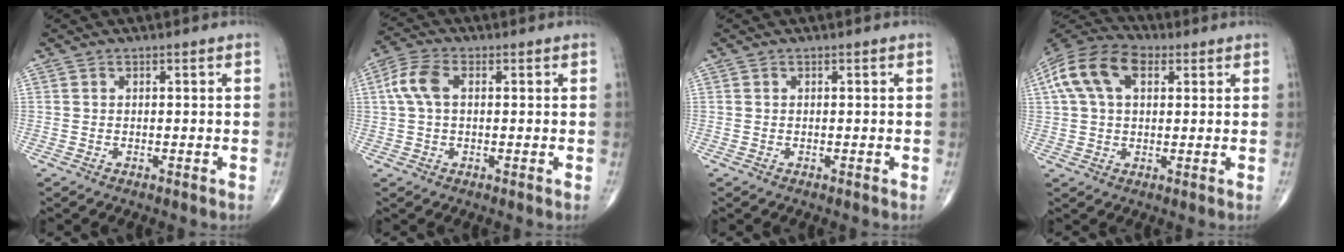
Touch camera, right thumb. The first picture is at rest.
{"total": 6.0, "force": [1.0, 3.4, 4.9], "torque": [-0.116, 0.019, 0.016]}
{"total": 0.0}
{"total": 13.0, "force": [4.3, 7.9, 9.4], "torque": [-0.180, 0.027, 0.073]}